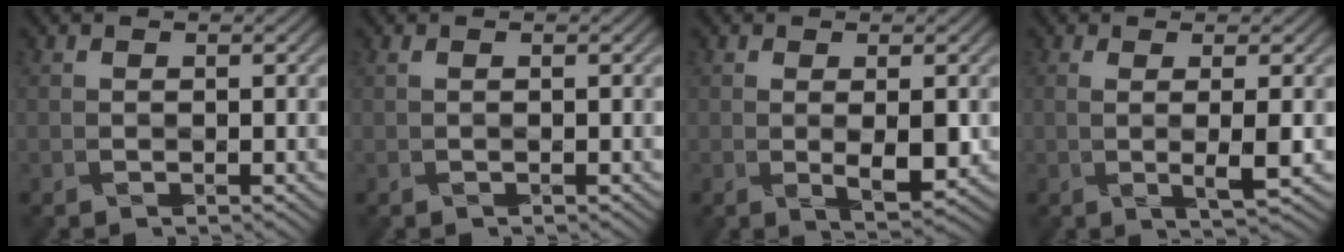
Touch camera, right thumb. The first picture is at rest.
{"total": 0.6, "force": [0.1, 0.1, 0.6], "torque": [-0.012, 0.001, 0.000]}
{"total": 3.2, "force": [0.1, 0.7, 3.2], "torque": [-0.060, -0.005, 0.011]}
{"total": 3.6, "force": [0.1, 0.4, 3.5], "torque": [-0.066, 0.001, 0.006]}